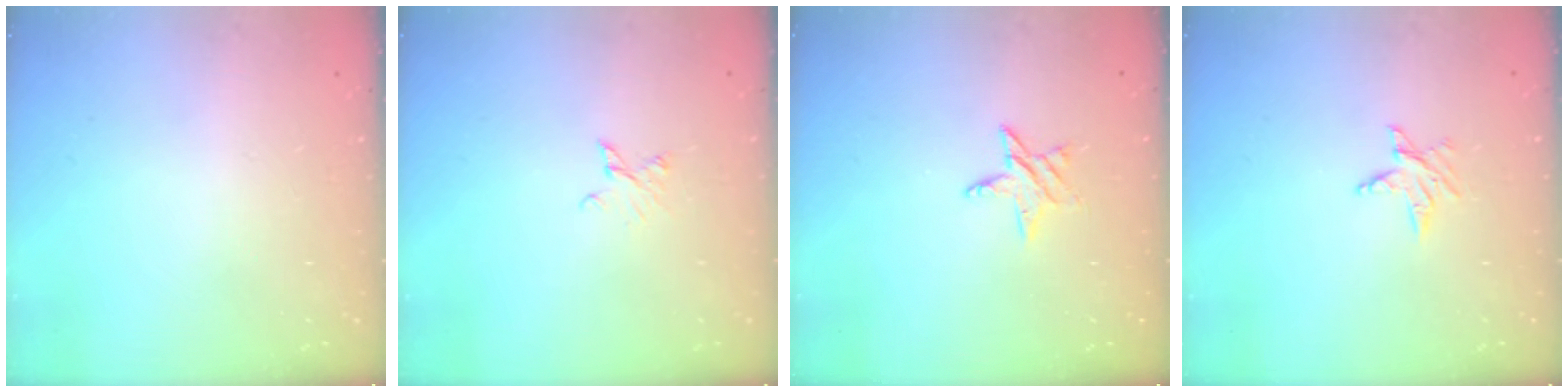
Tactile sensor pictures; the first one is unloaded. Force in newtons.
{"total": 2.5, "press": 2.5, "slide": 0.3}
{"total": 6.2, "press": 6.2, "slide": 0.4}
{"total": 3.6, "press": 3.6, "slide": 0.5}